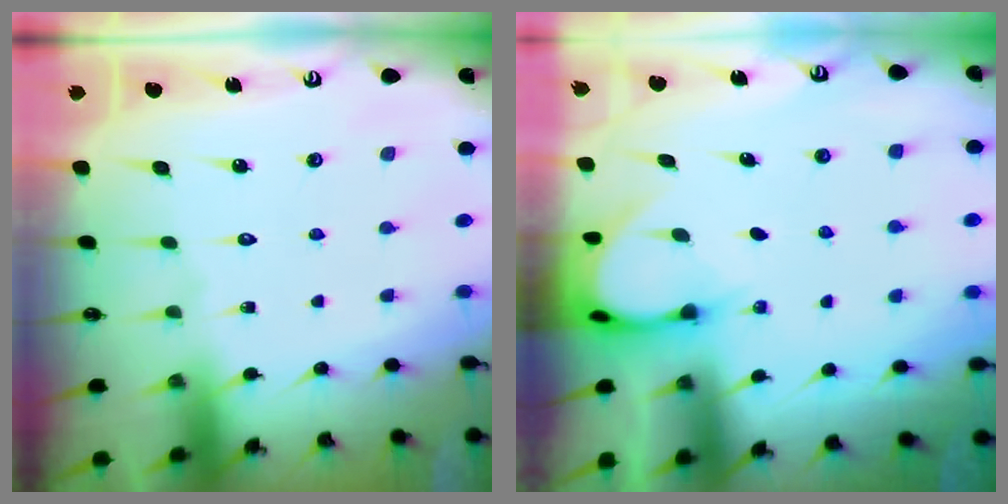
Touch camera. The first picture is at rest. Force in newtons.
{"total": 3.7, "press": 3.7, "slide": 0.4}